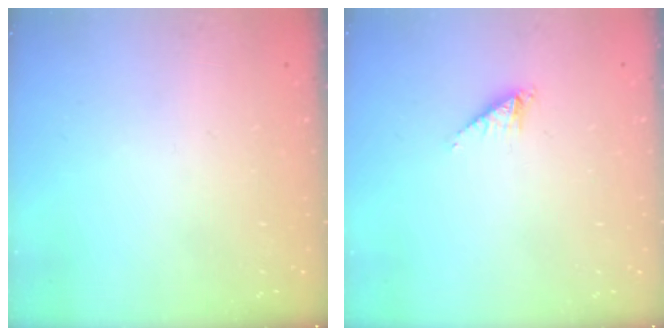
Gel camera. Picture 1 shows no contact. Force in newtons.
{"total": 2.2, "press": 2.2, "slide": 0.3}